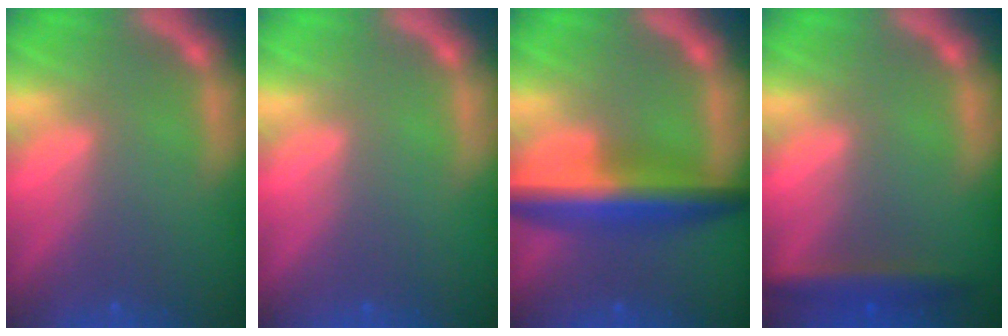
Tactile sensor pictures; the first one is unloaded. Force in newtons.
{"total": 0.0}
{"total": 7.1}
{"total": 3.0}